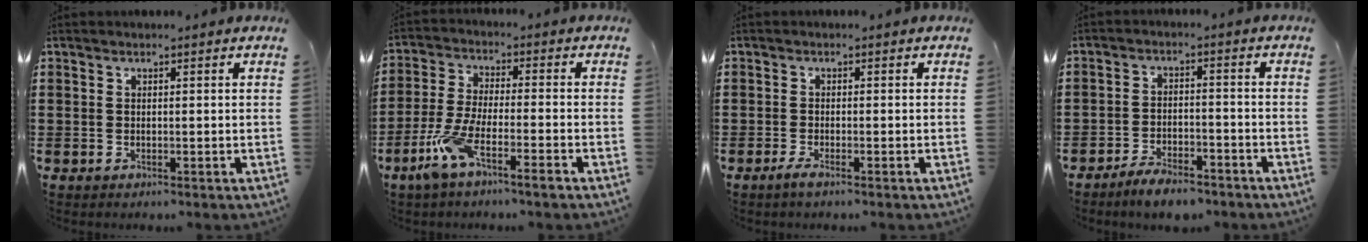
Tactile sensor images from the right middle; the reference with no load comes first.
{"total": 7.6, "force": [-4.9, 1.3, 5.6], "torque": [-0.138, -0.016, -0.099]}
{"total": 1.3, "force": [-0.9, 0.0, 1.0], "torque": [-0.026, -0.007, -0.018]}
{"total": 4.7, "force": [-4.4, 0.8, 1.5], "torque": [-0.032, 0.001, -0.087]}